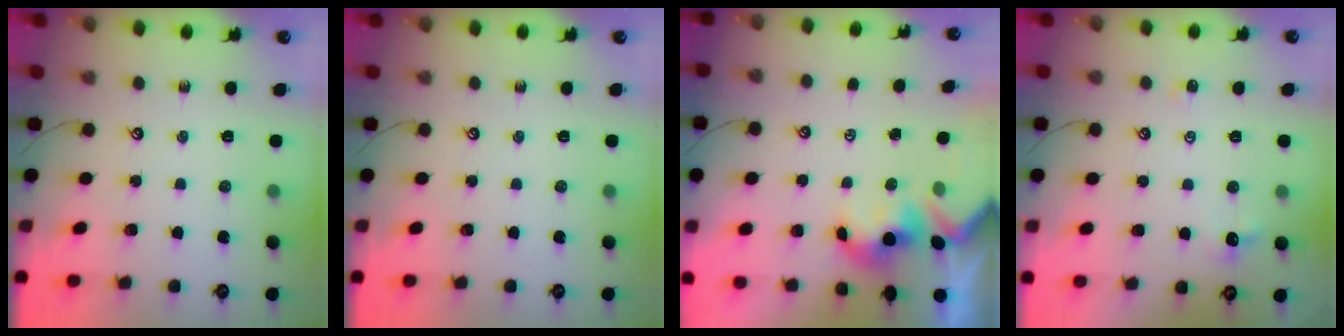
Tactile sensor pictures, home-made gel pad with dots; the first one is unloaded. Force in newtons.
{"total": 0.0}
{"total": 1.8, "press": 1.6, "slide": 0.8}
{"total": 1.6, "press": 1.5, "slide": 0.5}